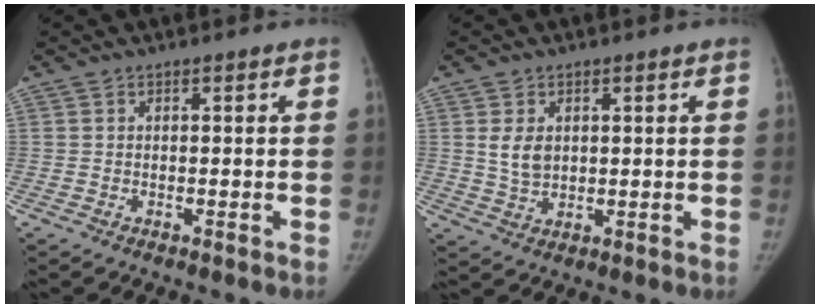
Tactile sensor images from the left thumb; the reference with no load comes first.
{"total": 4.4, "force": [1.1, 3.2, 2.9], "torque": [-0.039, -0.010, 0.030]}